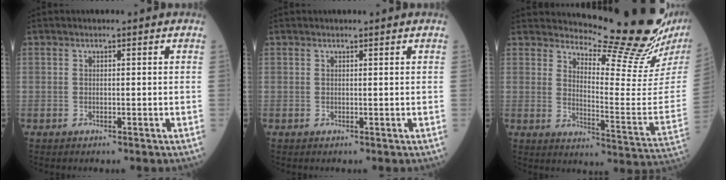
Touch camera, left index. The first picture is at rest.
{"total": 1.3, "force": [1.1, 0.1, 0.5], "torque": [-0.008, 0.008, 0.019]}
{"total": 18.6, "force": [16.8, -0.6, 8.1], "torque": [-0.128, -0.115, 0.215]}